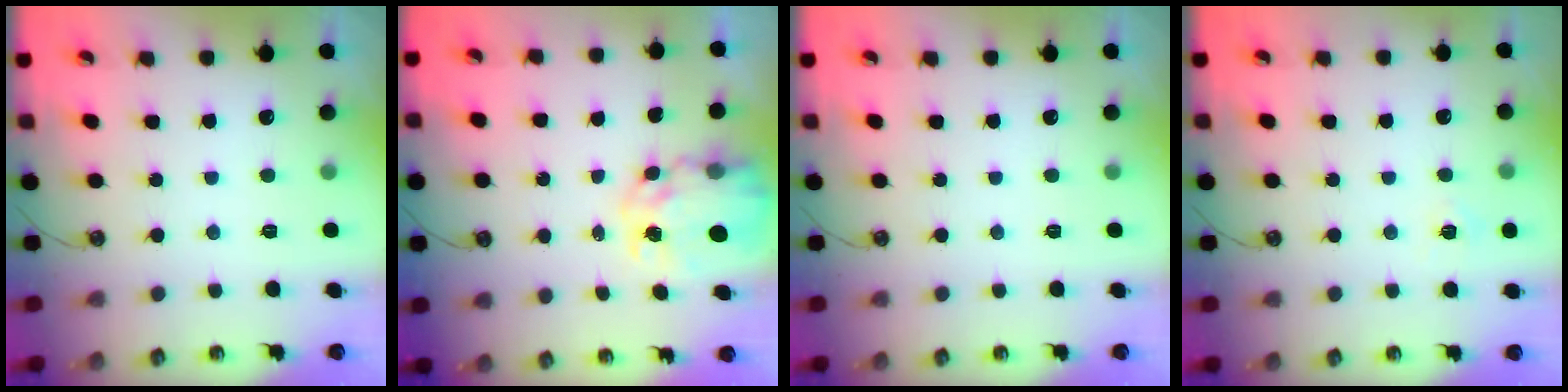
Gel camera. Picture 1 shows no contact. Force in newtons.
{"total": 8.7, "press": 8.7, "slide": 0.8}
{"total": 0.0}
{"total": 3.7, "press": 3.7, "slide": 0.4}